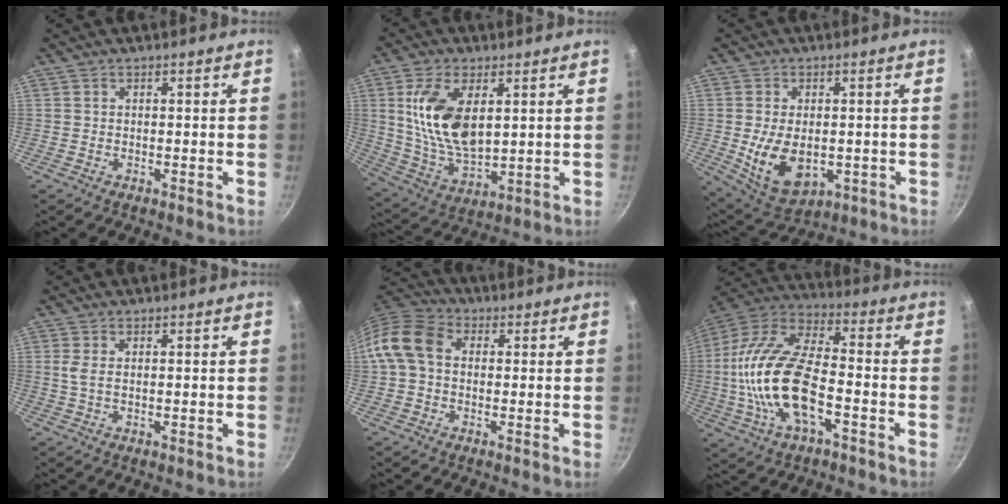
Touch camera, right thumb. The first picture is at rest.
{"total": 15.0, "force": [3.7, 7.9, 12.1], "torque": [-0.221, -0.023, 0.082]}
{"total": 11.3, "force": [-1.3, 7.1, 8.7], "torque": [-0.139, -0.011, -0.003]}
{"total": 2.0, "force": [0.4, 0.7, 1.8], "torque": [-0.042, 0.000, 0.008]}
{"total": 9.3, "force": [0.7, 7.1, 6.1], "torque": [-0.103, 0.024, -0.006]}
{"total": 20.9, "force": [-4.6, 9.7, 18.0], "torque": [-0.352, 0.034, -0.101]}